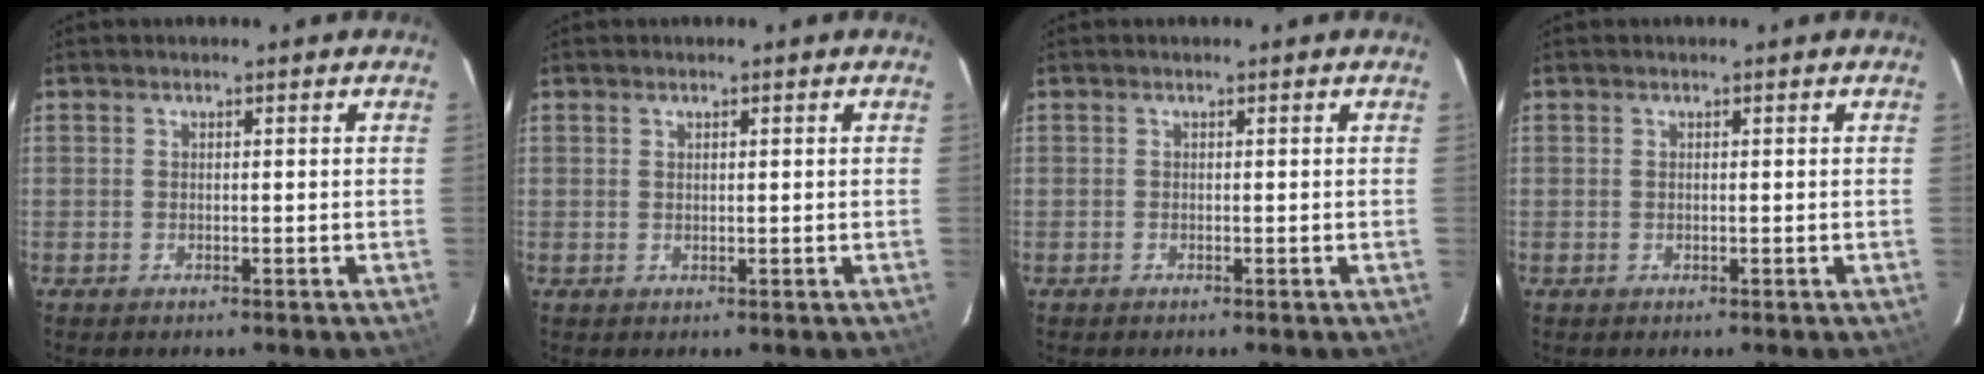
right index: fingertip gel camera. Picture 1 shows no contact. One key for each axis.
{"total": 0.5, "fx": 0.3, "fy": 0.2, "fz": 0.3, "tx": -0.006, "ty": 0.002, "tz": 0.007}
{"total": 0.0}
{"total": 0.0}